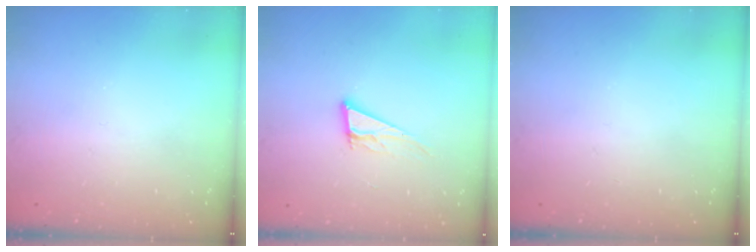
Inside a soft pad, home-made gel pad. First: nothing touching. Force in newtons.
{"total": 10.9, "press": 10.4, "slide": 3.3}
{"total": 0.0}